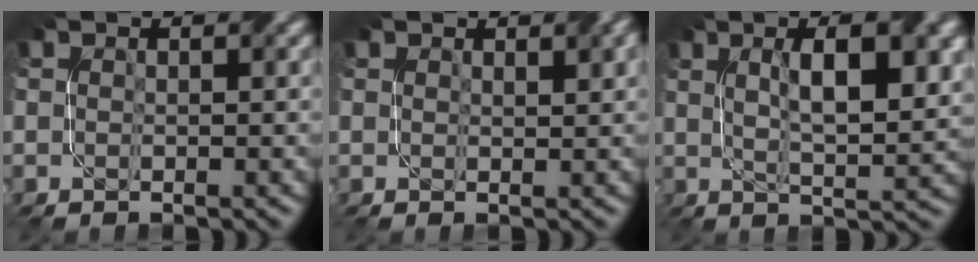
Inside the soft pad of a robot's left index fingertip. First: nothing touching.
{"total": 1.6, "force": [1.1, 0.3, 1.1], "torque": [-0.013, -0.001, 0.020]}
{"total": 8.8, "force": [2.3, 2.9, 8.0], "torque": [-0.107, 0.011, 0.033]}